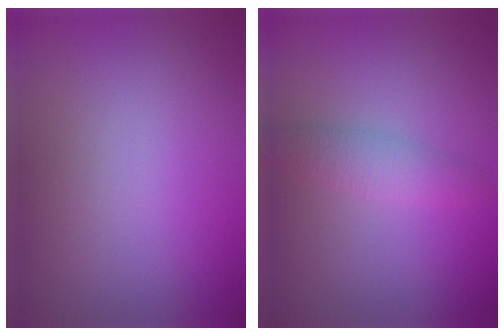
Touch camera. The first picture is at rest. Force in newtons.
{"total": 2.2, "press": 2.2, "slide": 0.0}